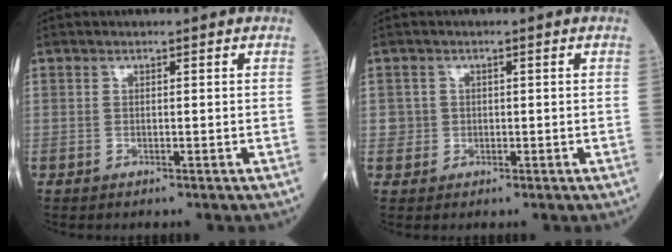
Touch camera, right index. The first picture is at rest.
{"total": 2.0, "force": [0.2, 2.0, 0.0], "torque": [0.012, 0.005, 0.001]}